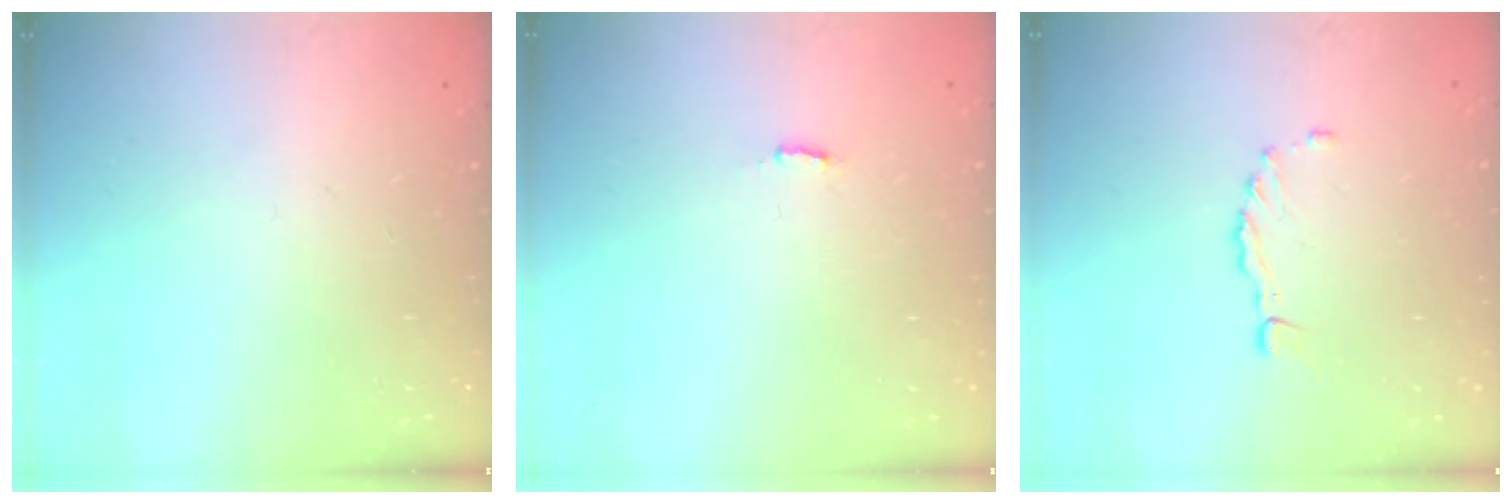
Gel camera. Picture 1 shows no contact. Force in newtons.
{"total": 3.0, "press": 2.9, "slide": 0.5}
{"total": 1.6, "press": 1.6, "slide": 0.2}